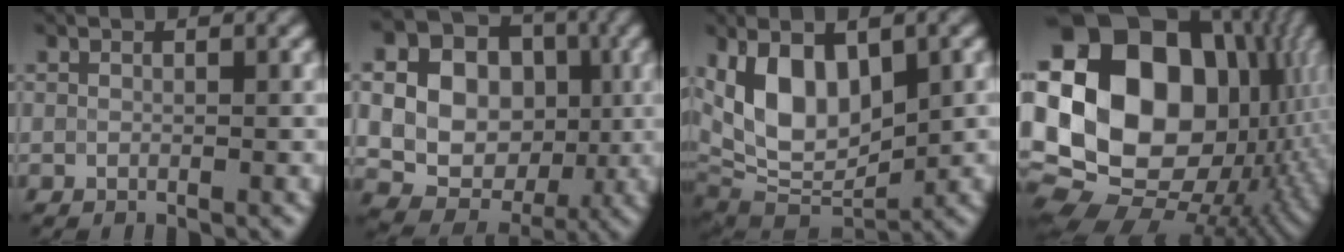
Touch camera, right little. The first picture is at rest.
{"total": 20.0, "force": [2.7, 18.2, 8.0], "torque": [-0.168, 0.012, 0.032]}
{"total": 10.9, "force": [2.1, 5.8, 9.0], "torque": [-0.149, -0.001, 0.031]}
{"total": 21.8, "force": [1.8, 16.4, 14.3], "torque": [-0.266, 0.019, 0.036]}